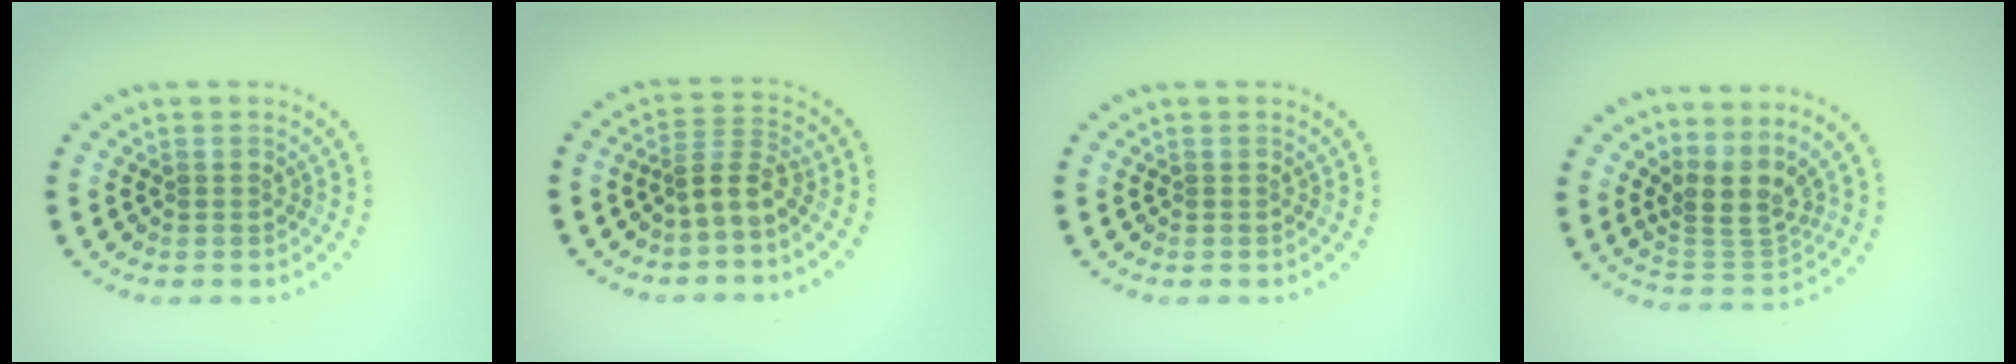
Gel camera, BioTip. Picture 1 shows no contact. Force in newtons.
{"total": 2.7, "press": 1.9, "slide": 1.8}
{"total": 0.0}
{"total": 3.4, "press": 2.5, "slide": 2.4}